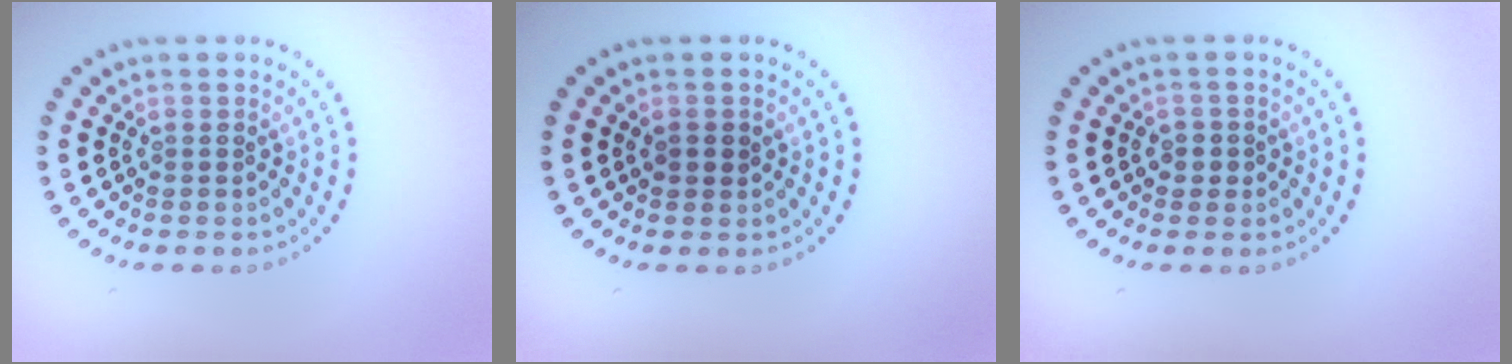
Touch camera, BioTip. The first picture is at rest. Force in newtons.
{"total": 1.1, "press": 1.1, "slide": 0.2}
{"total": 1.1, "press": 1.0, "slide": 0.5}